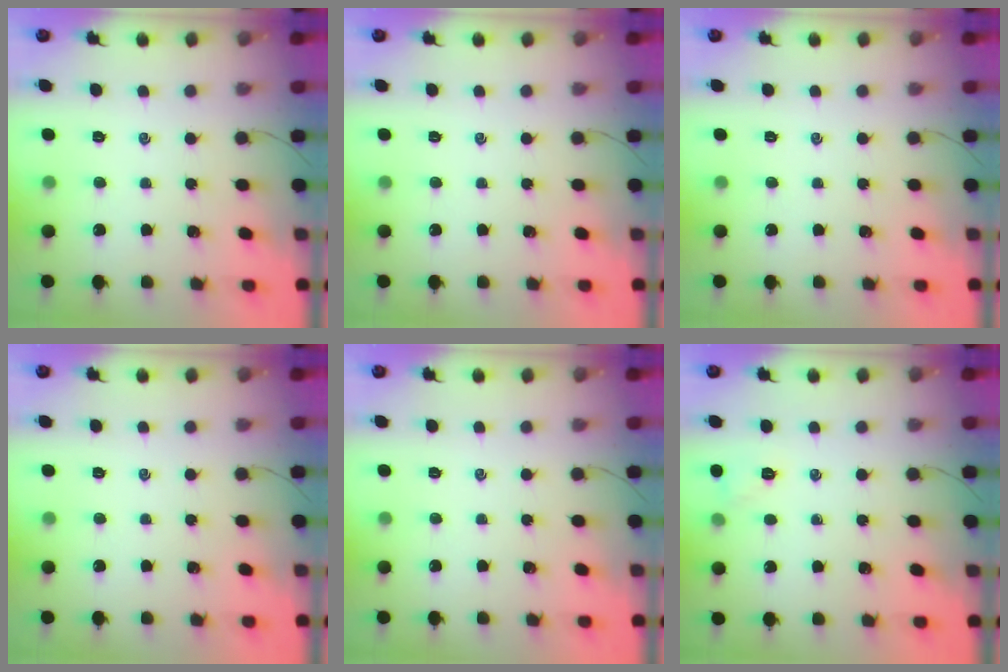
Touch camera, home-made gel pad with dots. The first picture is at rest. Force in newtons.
{"total": 0.0}
{"total": 0.0}
{"total": 0.0}
{"total": 0.0}
{"total": 5.2, "press": 5.1, "slide": 1.2}